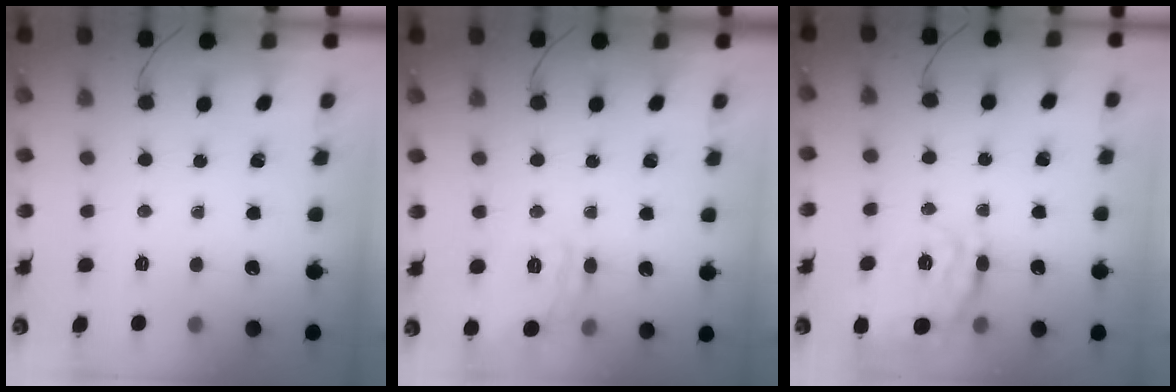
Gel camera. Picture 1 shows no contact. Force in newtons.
{"total": 12.4, "press": 12.4, "slide": 0.9}
{"total": 22.5, "press": 22.3, "slide": 2.8}